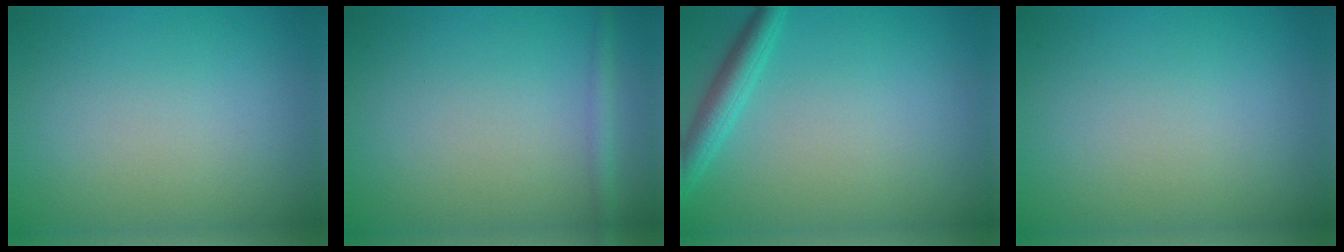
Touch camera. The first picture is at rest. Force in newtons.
{"total": 1.3, "press": 1.3, "slide": 0.1}
{"total": 2.7, "press": 2.7, "slide": 0.2}
{"total": 0.0}